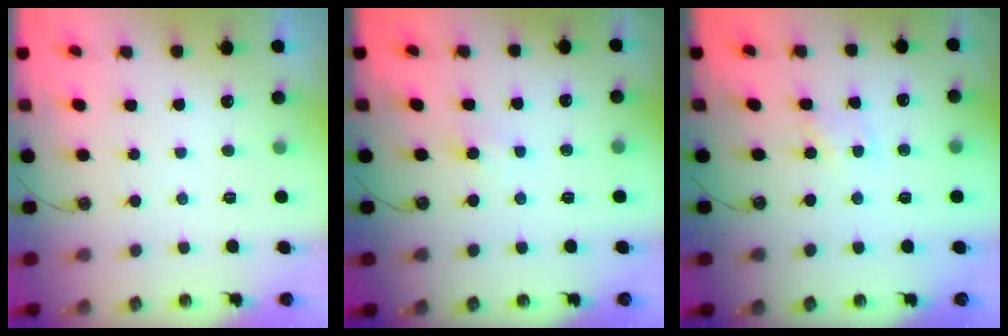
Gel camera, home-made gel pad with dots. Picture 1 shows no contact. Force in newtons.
{"total": 4.2, "press": 4.2, "slide": 0.4}
{"total": 2.7, "press": 2.7, "slide": 0.2}